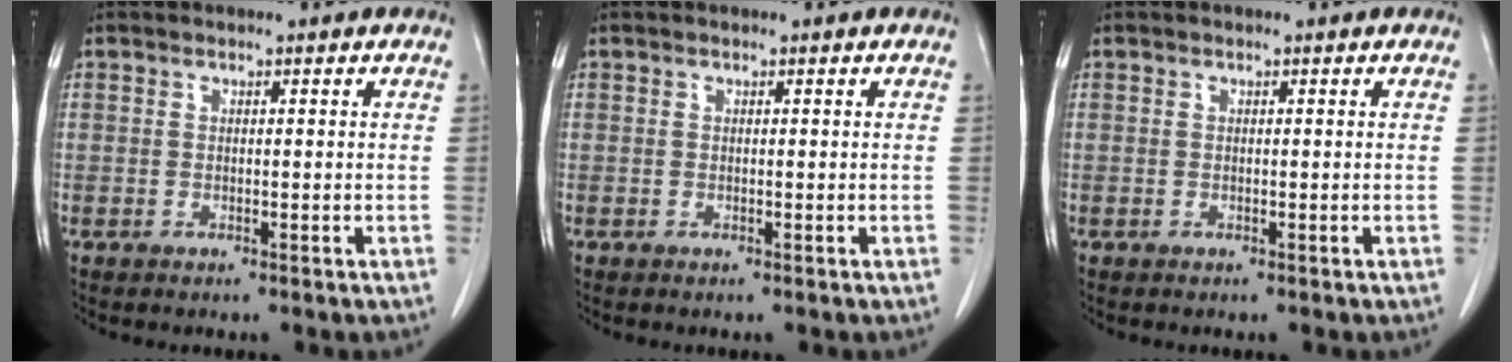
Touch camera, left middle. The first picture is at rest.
{"total": 0.0}
{"total": 0.0}